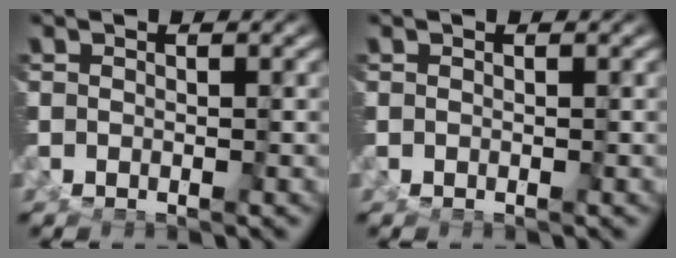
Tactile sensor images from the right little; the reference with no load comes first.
{"total": 0.0}